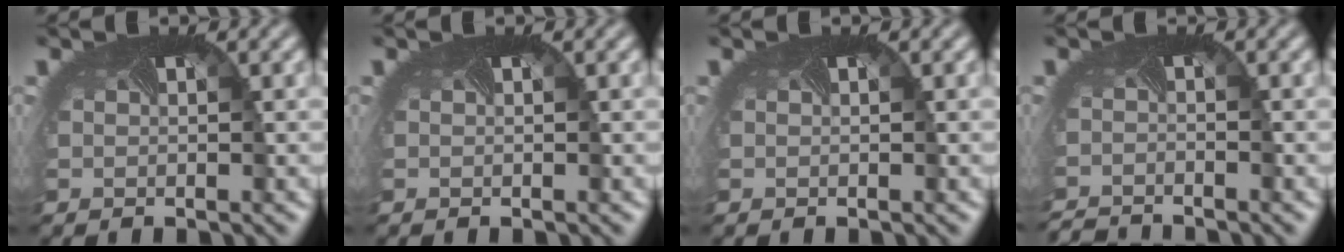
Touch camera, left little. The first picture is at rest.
{"total": 0.0}
{"total": 0.0}
{"total": 2.9, "force": [-2.9, -0.3, -0.1], "torque": [-0.009, -0.024, -0.056]}